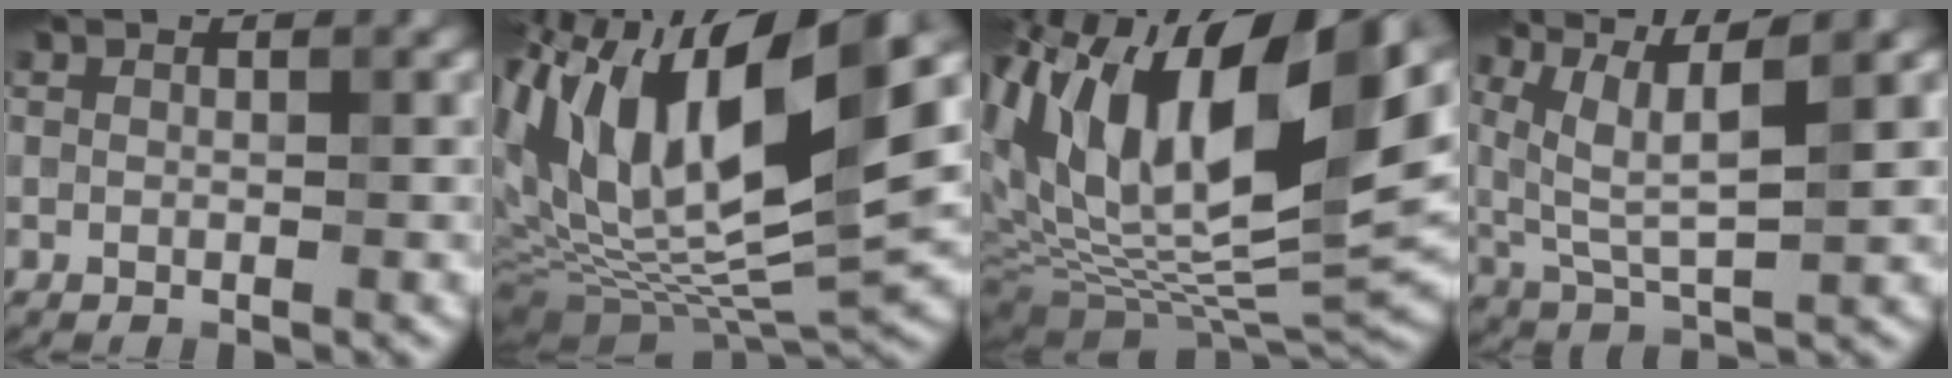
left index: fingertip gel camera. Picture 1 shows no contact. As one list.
[{"total": 17.5, "force": [4.6, 6.6, 15.5], "torque": [-0.299, 0.010, 0.076]}, {"total": 19.2, "force": [4.2, 8.0, 16.9], "torque": [-0.304, 0.008, 0.076]}, {"total": 6.8, "force": [3.4, 1.7, 5.7], "torque": [-0.118, 0.003, 0.069]}]